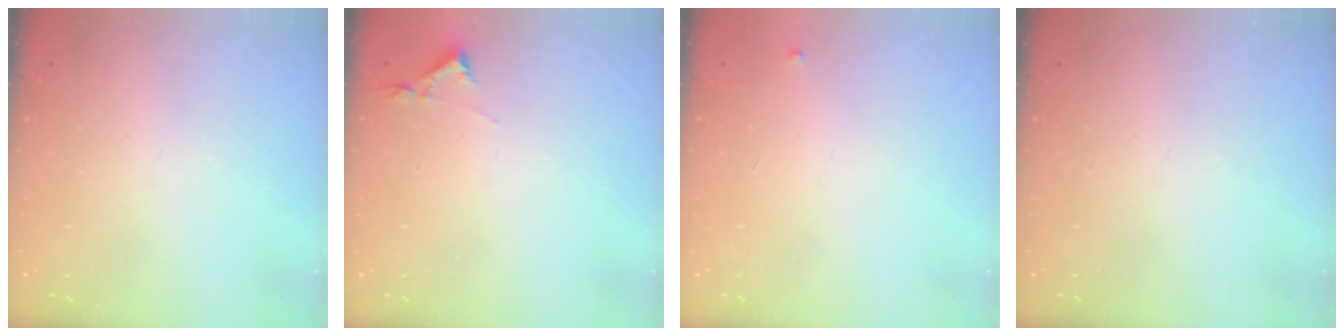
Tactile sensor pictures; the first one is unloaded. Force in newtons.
{"total": 2.9, "press": 2.9, "slide": 0.5}
{"total": 2.6, "press": 2.6, "slide": 0.4}
{"total": 0.0}